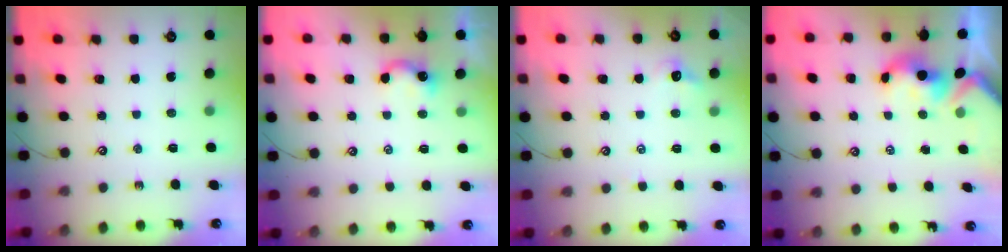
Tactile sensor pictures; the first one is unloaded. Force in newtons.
{"total": 1.8, "press": 1.8, "slide": 0.4}
{"total": 1.5, "press": 1.3, "slide": 0.7}
{"total": 1.5, "press": 1.3, "slide": 0.7}